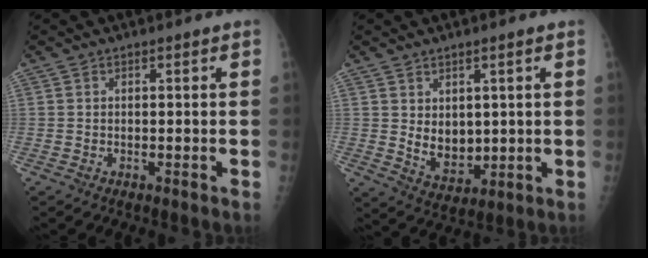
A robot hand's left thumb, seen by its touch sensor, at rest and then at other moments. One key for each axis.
{"total": 6.9, "fx": 1.1, "fy": 4.8, "fz": 4.9, "tx": -0.052, "ty": -0.021, "tz": 0.037}